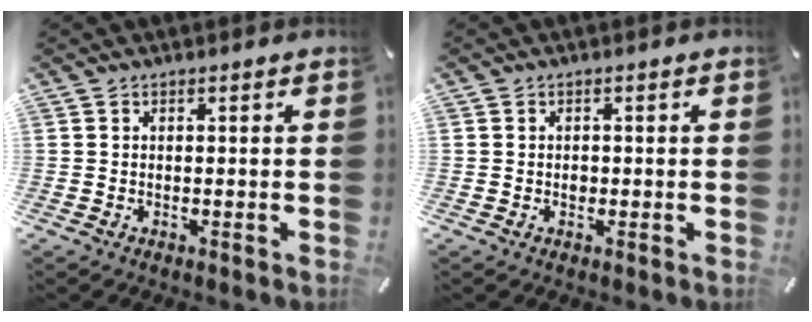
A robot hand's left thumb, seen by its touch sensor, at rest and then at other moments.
{"total": 1.1, "force": [0.0, 1.0, 0.5], "torque": [-0.010, 0.004, -0.002]}